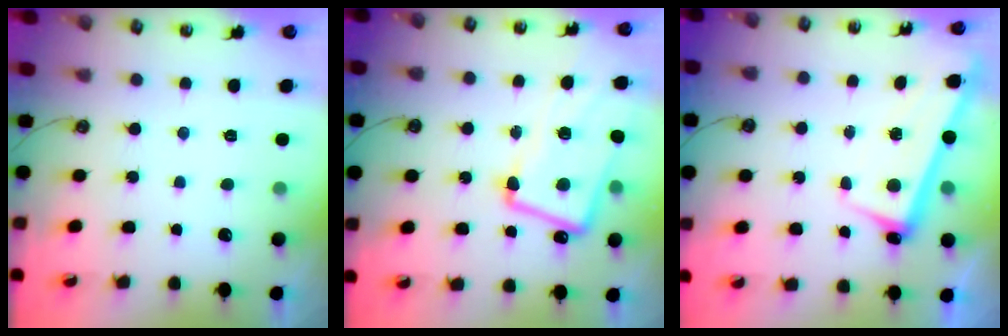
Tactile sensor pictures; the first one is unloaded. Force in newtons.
{"total": 8.5, "press": 8.4, "slide": 1.6}
{"total": 2.6, "press": 2.4, "slide": 0.9}